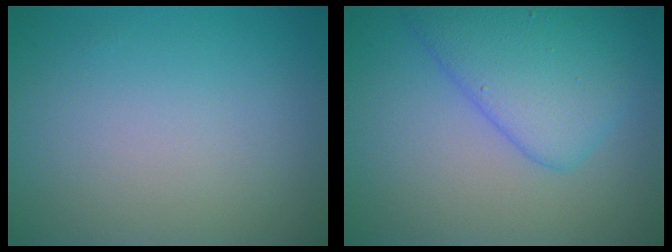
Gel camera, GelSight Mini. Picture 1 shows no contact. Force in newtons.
{"total": 5.6, "press": 5.6, "slide": 0.2}